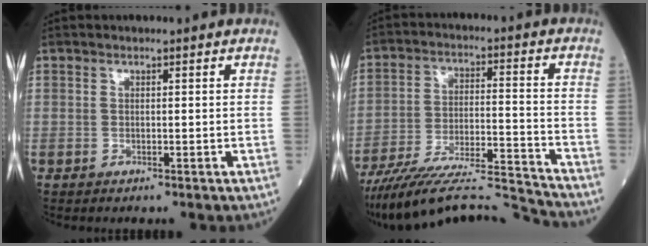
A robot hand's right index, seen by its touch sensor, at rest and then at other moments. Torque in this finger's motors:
{"motor_torque": [-0.49, -0.48, -0.48, 0.04]}